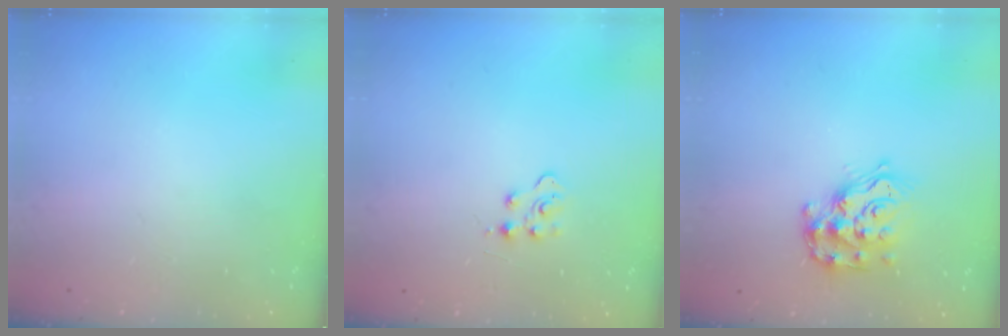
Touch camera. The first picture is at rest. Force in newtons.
{"total": 3.4, "press": 3.4, "slide": 0.3}
{"total": 14.1, "press": 14.1, "slide": 1.1}